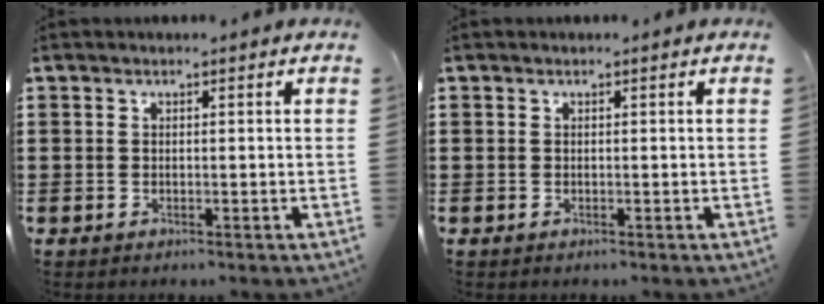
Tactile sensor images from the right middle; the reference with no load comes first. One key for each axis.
{"total": 0.0}